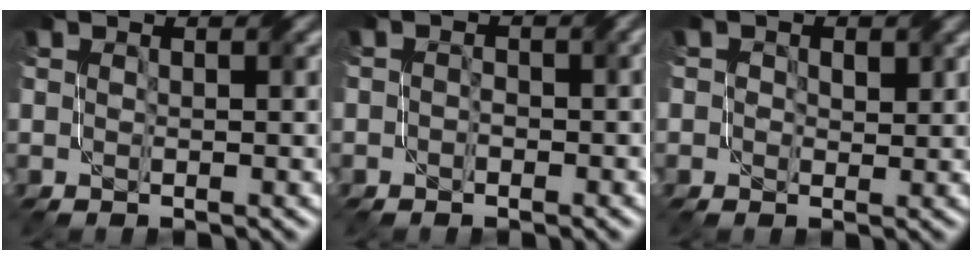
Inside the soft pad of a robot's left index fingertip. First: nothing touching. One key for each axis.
{"total": 2.3, "fx": -0.9, "fy": 1.3, "fz": 1.6, "tx": -0.015, "ty": -0.002, "tz": -0.015}
{"total": 2.0, "fx": 0.5, "fy": 1.7, "fz": 0.9, "tx": -0.019, "ty": 0.005, "tz": 0.010}